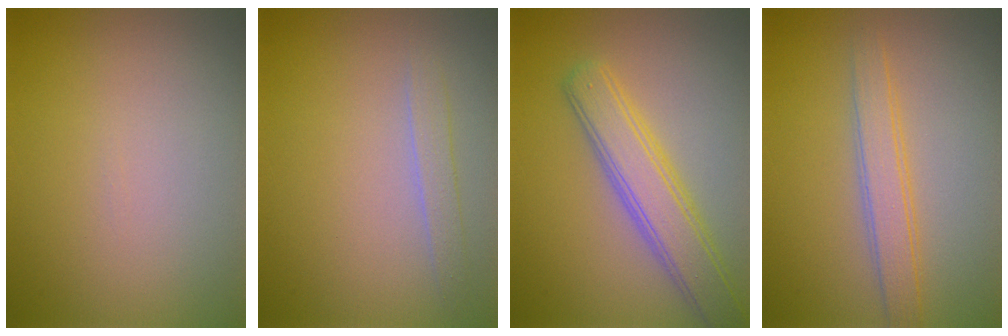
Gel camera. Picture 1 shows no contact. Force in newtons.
{"total": 1.3, "press": 1.3, "slide": 0.1}
{"total": 5.0, "press": 4.9, "slide": 0.3}
{"total": 2.8, "press": 2.7, "slide": 0.1}